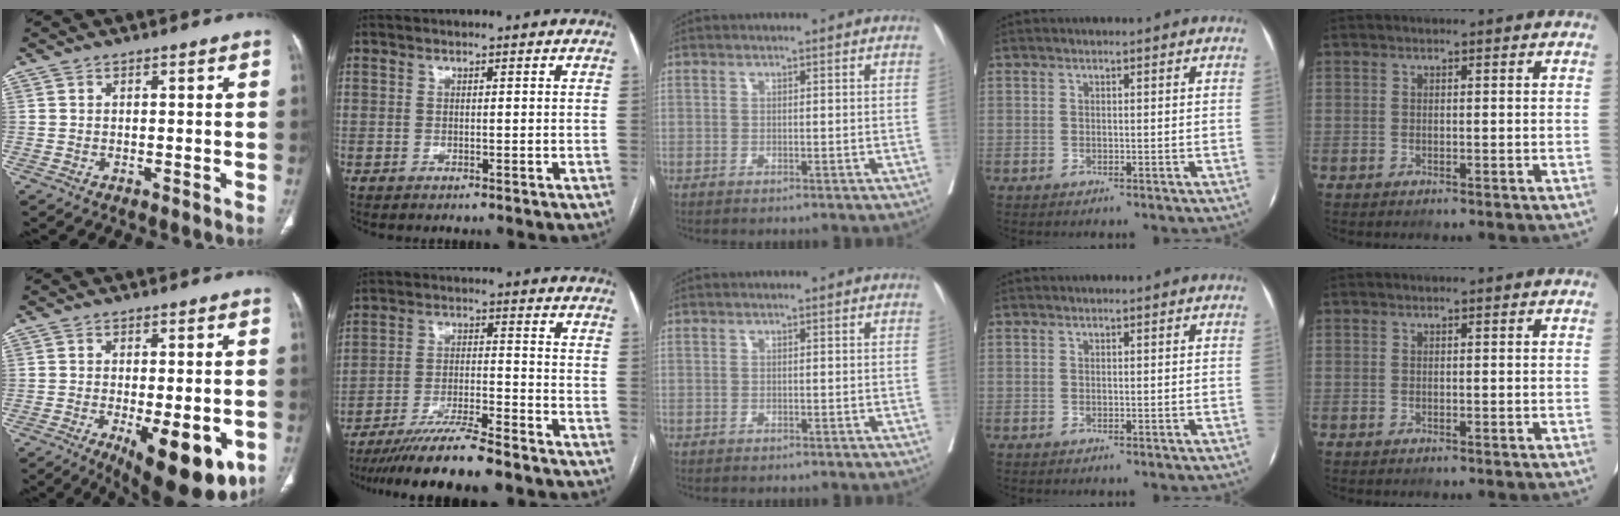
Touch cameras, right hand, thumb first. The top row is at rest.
{"thumb": {"total": 16.0, "force": [-5.7, 6.3, 13.5], "torque": [-0.149, -0.013, -0.065]}, "index": {"total": 11.1, "force": [-9.6, 0.4, 5.6], "torque": [-0.087, -0.018, -0.160]}}